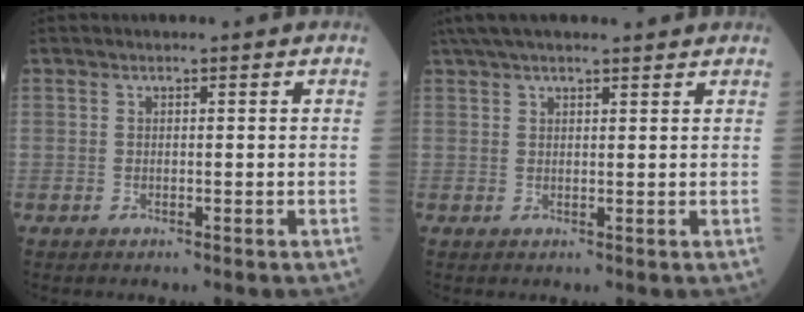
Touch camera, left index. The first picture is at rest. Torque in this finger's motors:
{"motor_torque": [0.94, -1.20, 0.43, 0.16]}